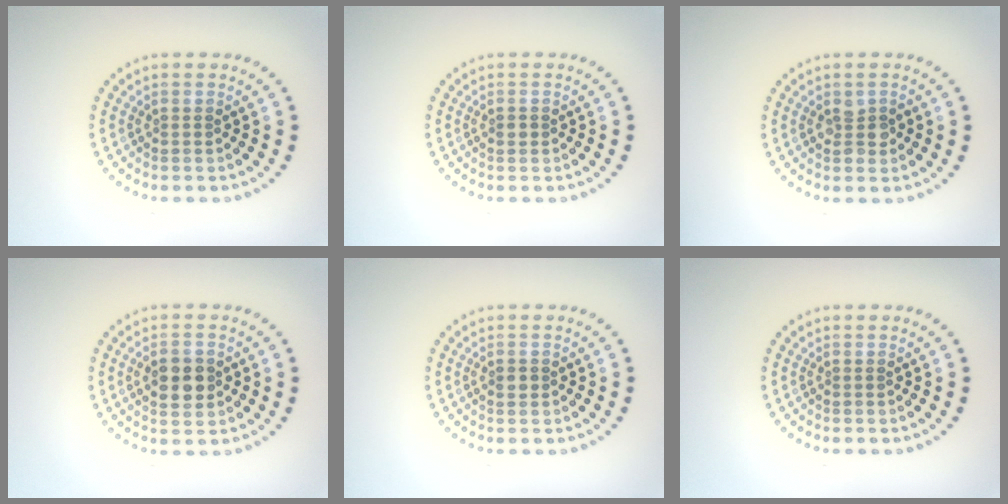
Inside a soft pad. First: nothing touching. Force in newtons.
{"total": 0.8, "press": 0.8, "slide": 0.1}
{"total": 2.0, "press": 2.0, "slide": 0.3}
{"total": 3.6, "press": 3.6, "slide": 0.1}
{"total": 1.2, "press": 1.2, "slide": 0.1}
{"total": 0.0}